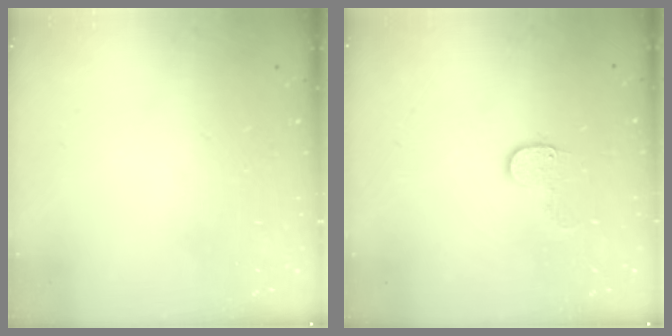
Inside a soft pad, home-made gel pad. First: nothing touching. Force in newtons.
{"total": 5.5, "press": 5.5, "slide": 0.6}